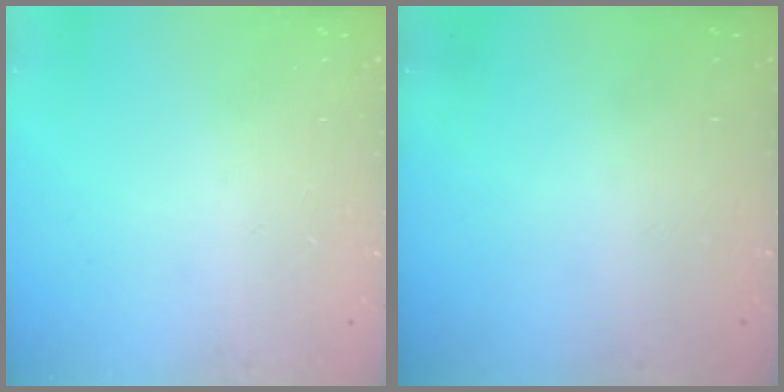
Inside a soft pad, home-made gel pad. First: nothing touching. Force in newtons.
{"total": 0.0}